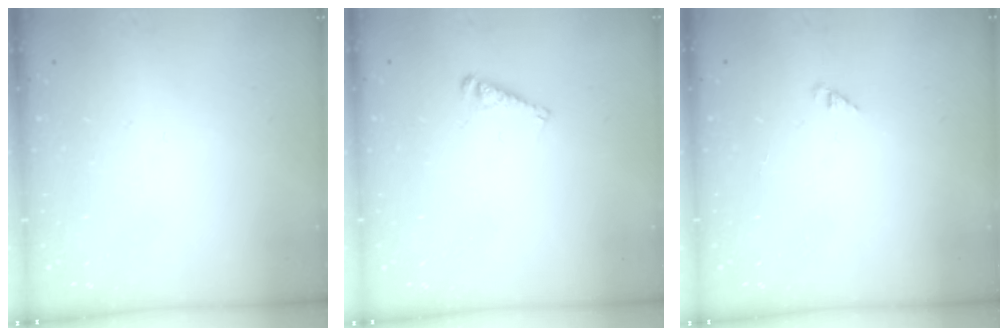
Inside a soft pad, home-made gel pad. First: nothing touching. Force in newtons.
{"total": 3.9, "press": 3.9, "slide": 0.3}
{"total": 2.0, "press": 2.0, "slide": 0.4}